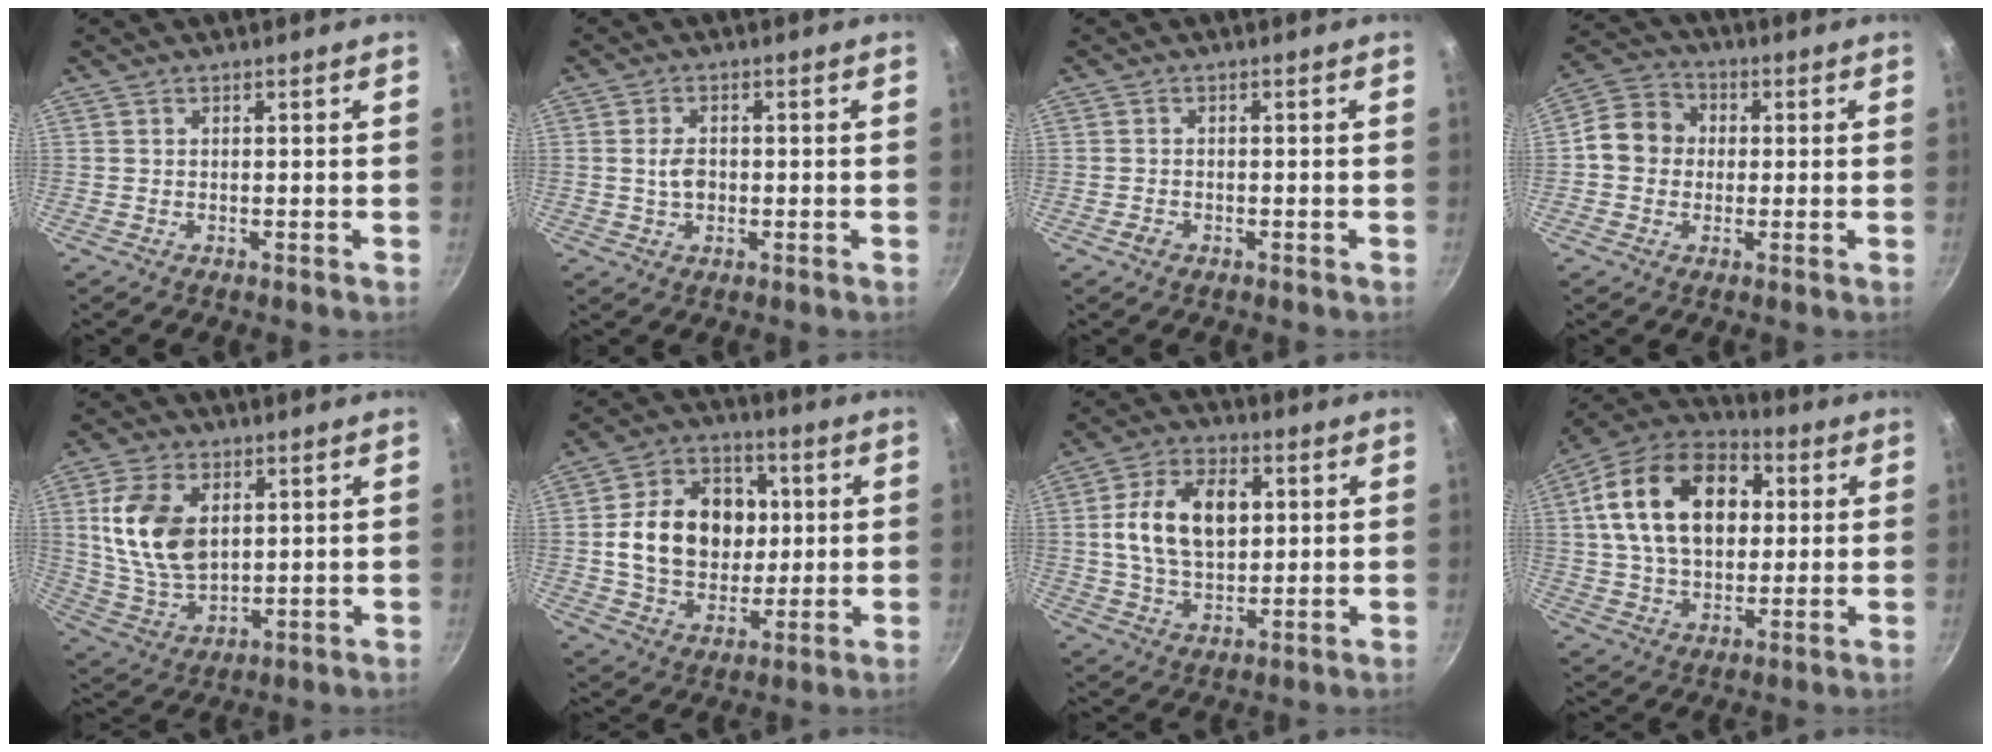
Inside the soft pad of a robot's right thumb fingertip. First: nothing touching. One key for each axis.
{"total": 3.5, "fx": -0.2, "fy": 2.4, "fz": 2.6, "tx": -0.039, "ty": 0.006, "tz": -0.006}
{"total": 1.3, "fx": -0.7, "fy": 0.9, "fz": 0.5, "tx": -0.012, "ty": 0.006, "tz": -0.012}
{"total": 8.5, "fx": 0.0, "fy": 7.5, "fz": 4.1, "tx": -0.042, "ty": 0.019, "tz": -0.023}
{"total": 13.9, "fx": 3.2, "fy": 8.8, "fz": 10.3, "tx": -0.181, "ty": -0.019, "tz": 0.072}
{"total": 17.8, "fx": 1.6, "fy": 13.8, "fz": 11.1, "tx": -0.148, "ty": 0.017, "tz": 0.026}
{"total": 14.2, "fx": 2.4, "fy": 9.1, "fz": 10.7, "tx": -0.167, "ty": 0.006, "tz": 0.037}
{"total": 21.9, "fx": 4.5, "fy": 14.6, "fz": 15.6, "tx": -0.241, "ty": 0.019, "tz": 0.065}